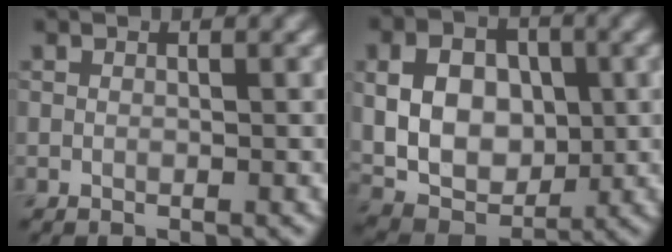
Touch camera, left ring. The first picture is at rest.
{"total": 7.8, "force": [0.5, 5.7, 5.3], "torque": [-0.101, -0.002, 0.009]}